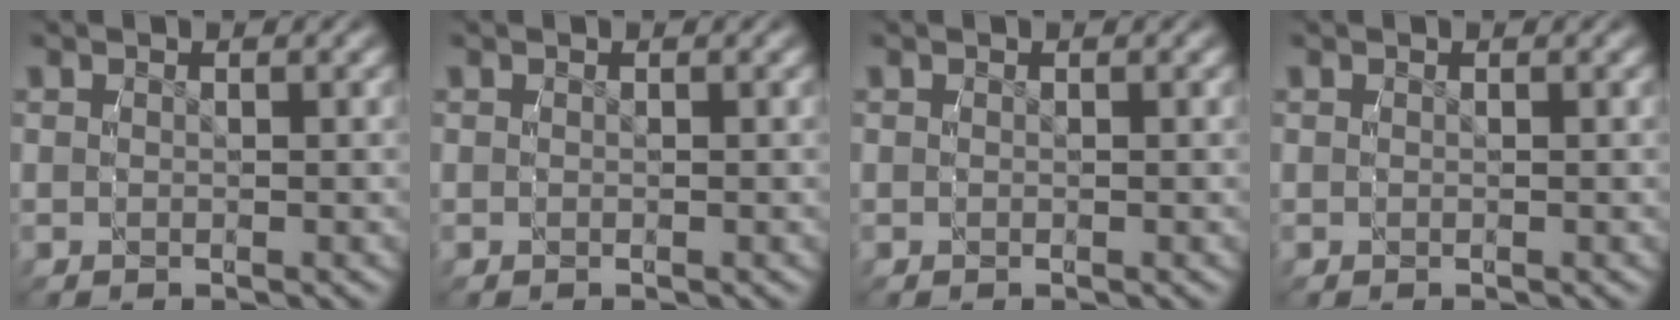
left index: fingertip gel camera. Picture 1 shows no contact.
{"total": 0.0}
{"total": 0.0}
{"total": 0.0}